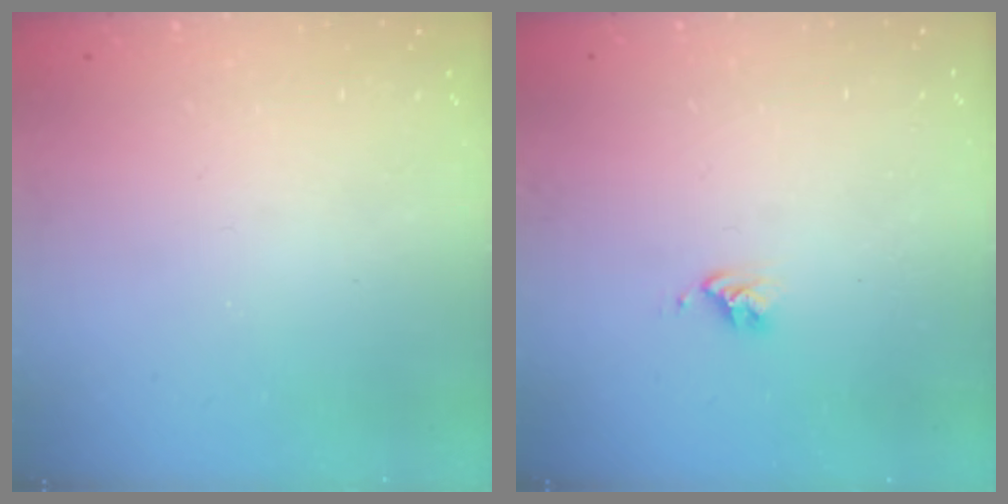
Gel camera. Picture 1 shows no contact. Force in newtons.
{"total": 2.7, "press": 2.6, "slide": 0.4}